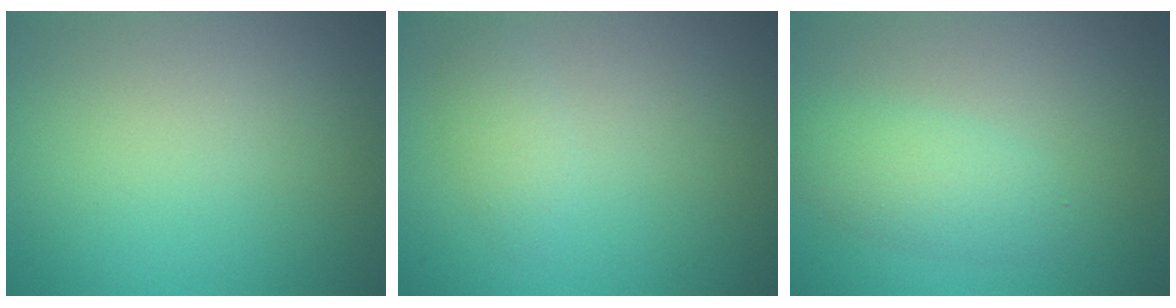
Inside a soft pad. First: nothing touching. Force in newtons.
{"total": 1.5, "press": 1.5, "slide": 0.0}
{"total": 2.7, "press": 2.7, "slide": 0.1}